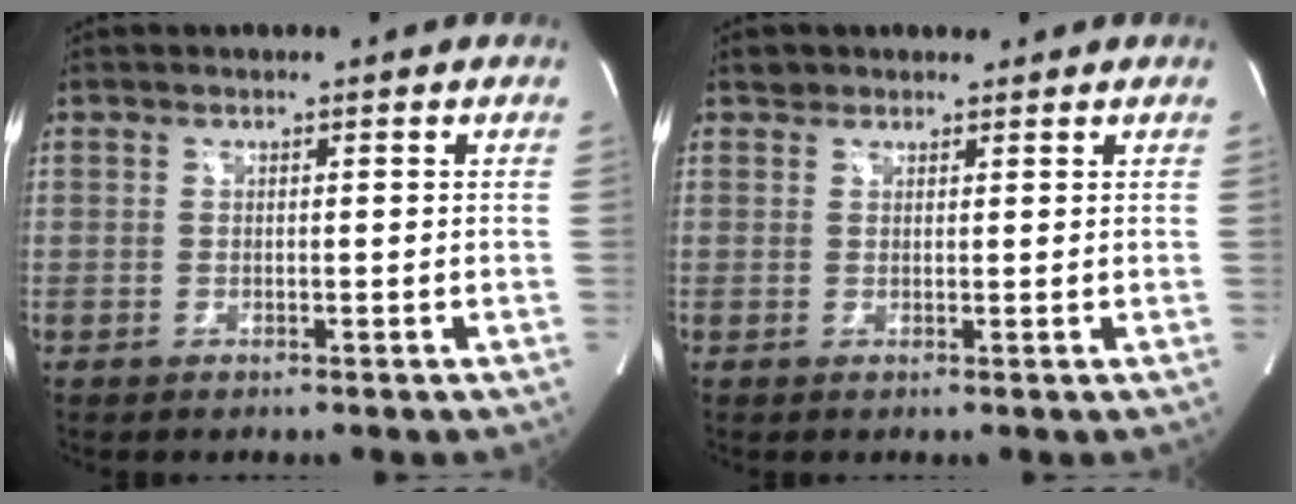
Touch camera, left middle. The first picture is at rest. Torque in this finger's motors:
{"motor_torque": [0.09, 0.08, -0.03, 0.01]}